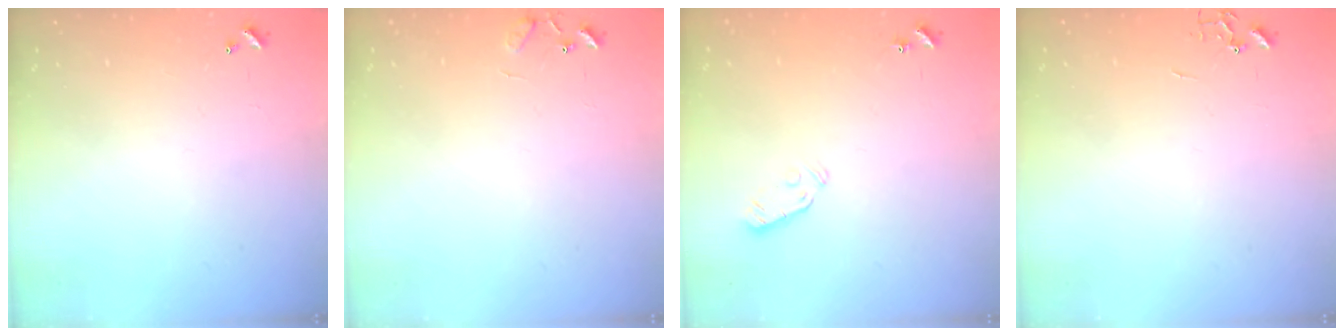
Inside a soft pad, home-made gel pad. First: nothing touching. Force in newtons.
{"total": 7.6, "press": 7.5, "slide": 0.6}
{"total": 4.1, "press": 4.0, "slide": 0.7}
{"total": 0.0}